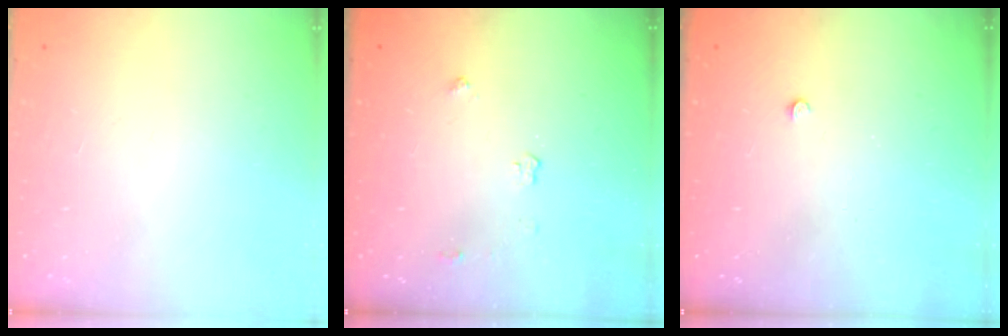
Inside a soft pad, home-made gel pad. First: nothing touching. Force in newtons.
{"total": 3.3, "press": 3.2, "slide": 0.4}
{"total": 2.3, "press": 2.3, "slide": 0.4}